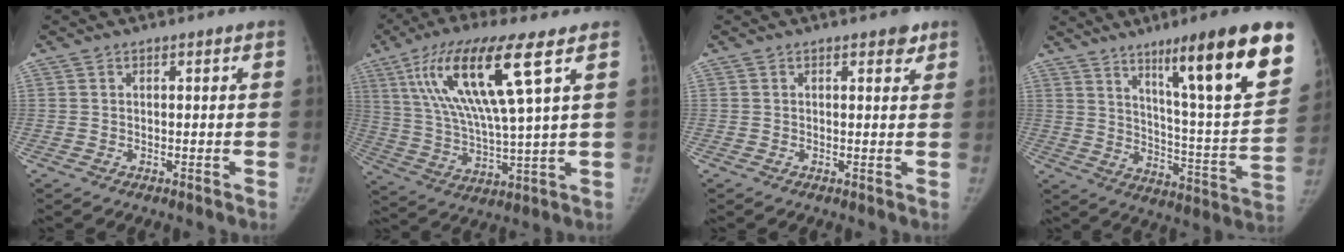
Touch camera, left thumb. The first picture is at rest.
{"total": 18.5, "force": [7.8, 3.1, 16.5], "torque": [-0.330, -0.020, 0.143]}
{"total": 2.1, "force": [1.4, 1.1, 1.2], "torque": [-0.001, -0.006, 0.015]}
{"total": 23.4, "force": [13.4, 2.7, 19.1], "torque": [-0.258, -0.054, 0.210]}